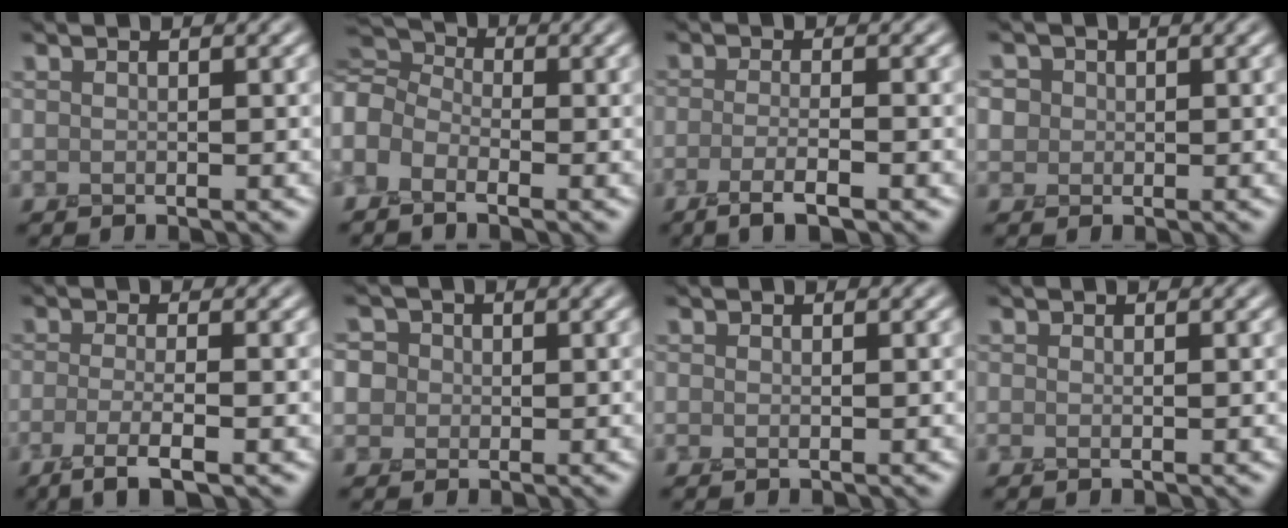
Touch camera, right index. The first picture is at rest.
{"total": 4.5, "force": [-0.3, 3.3, 3.0], "torque": [-0.082, 0.015, -0.020]}
{"total": 2.7, "force": [-1.7, 0.4, 2.1], "torque": [-0.042, 0.002, -0.038]}
{"total": 1.8, "force": [0.2, 1.8, -0.1], "torque": [-0.005, 0.010, 0.004]}
{"total": 3.0, "force": [-1.7, 0.5, 2.4], "torque": [-0.049, -0.001, -0.038]}
{"total": 2.8, "force": [0.4, 2.7, 0.4], "torque": [-0.003, 0.023, -0.012]}
{"total": 0.0}
{"total": 0.0}